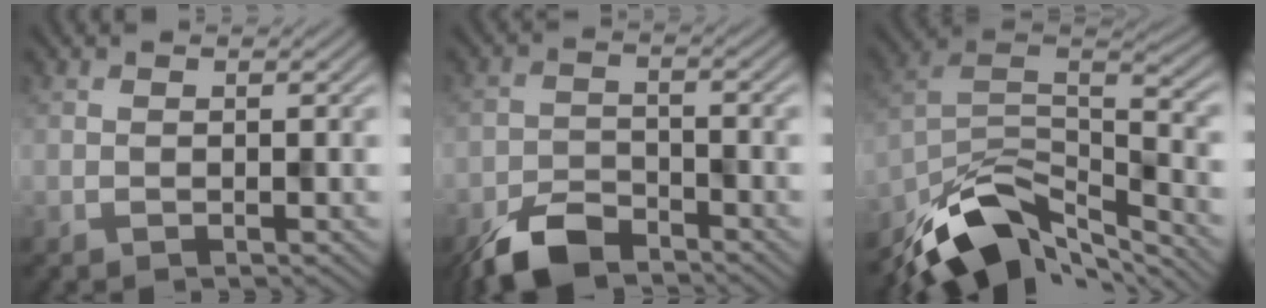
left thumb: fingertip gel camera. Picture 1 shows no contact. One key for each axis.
{"total": 6.3, "fx": -5.0, "fy": 2.5, "fz": 3.0, "tx": -0.051, "ty": -0.005, "tz": -0.104}
{"total": 12.4, "fx": -8.8, "fy": 4.6, "fz": 7.4, "tx": -0.143, "ty": -0.011, "tz": -0.165}